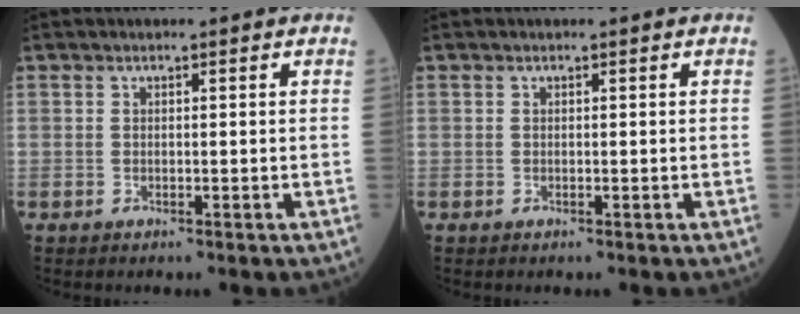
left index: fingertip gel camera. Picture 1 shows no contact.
{"total": 0.0}